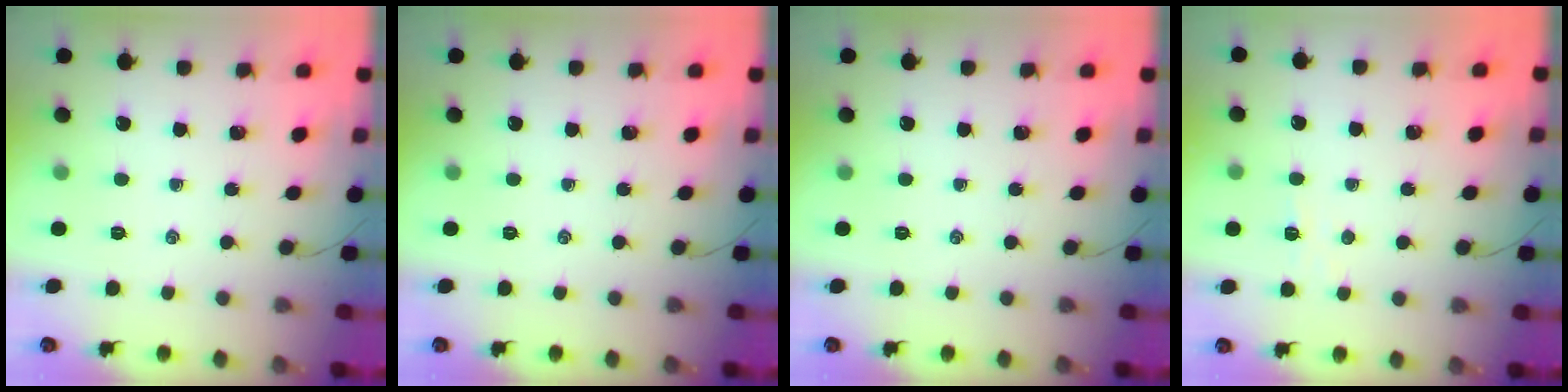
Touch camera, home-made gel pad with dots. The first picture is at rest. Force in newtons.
{"total": 0.0}
{"total": 0.0}
{"total": 2.9, "press": 2.7, "slide": 0.8}